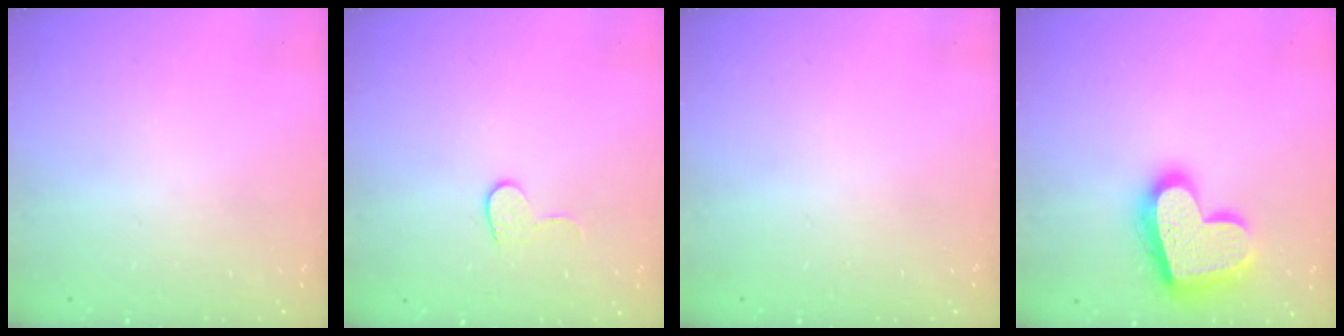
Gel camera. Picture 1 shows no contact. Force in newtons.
{"total": 4.4, "press": 4.4, "slide": 0.4}
{"total": 0.0}
{"total": 20.4, "press": 20.3, "slide": 1.7}